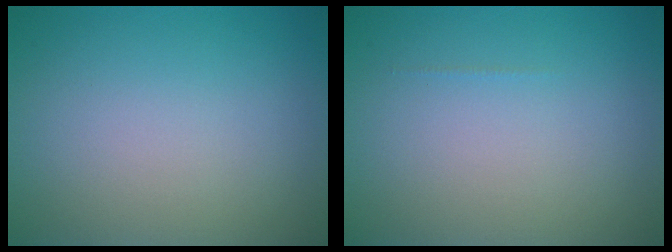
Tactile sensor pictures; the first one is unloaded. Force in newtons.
{"total": 0.0}